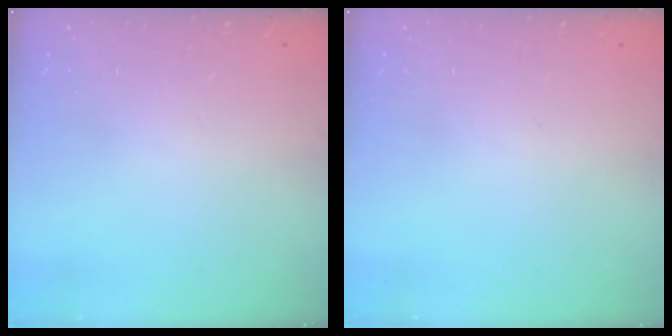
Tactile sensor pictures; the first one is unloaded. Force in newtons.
{"total": 0.0}